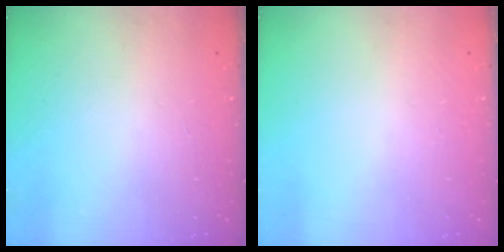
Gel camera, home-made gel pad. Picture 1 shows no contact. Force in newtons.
{"total": 0.0}